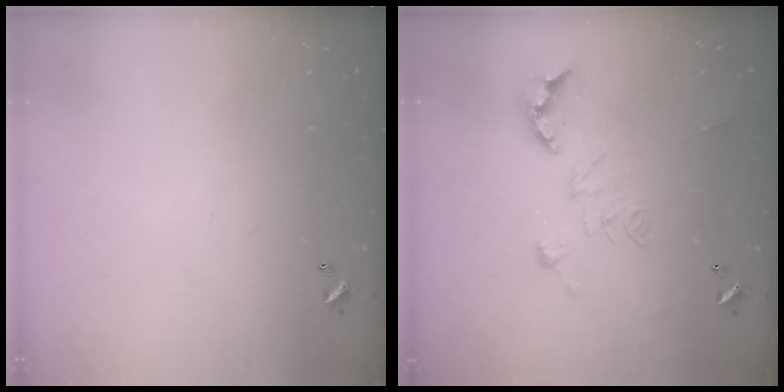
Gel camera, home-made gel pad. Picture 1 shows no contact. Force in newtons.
{"total": 2.5, "press": 2.0, "slide": 1.5}